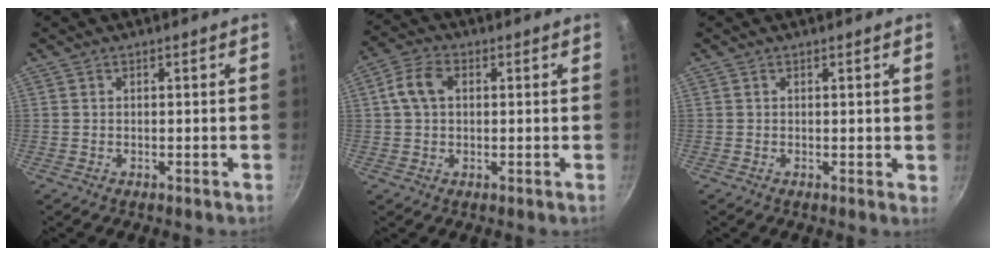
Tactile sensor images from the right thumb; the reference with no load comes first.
{"total": 6.2, "force": [1.1, 4.3, 4.3], "torque": [-0.080, 0.017, 0.013]}
{"total": 0.9, "force": [0.2, 0.4, 0.7], "torque": [-0.005, -0.002, 0.003]}